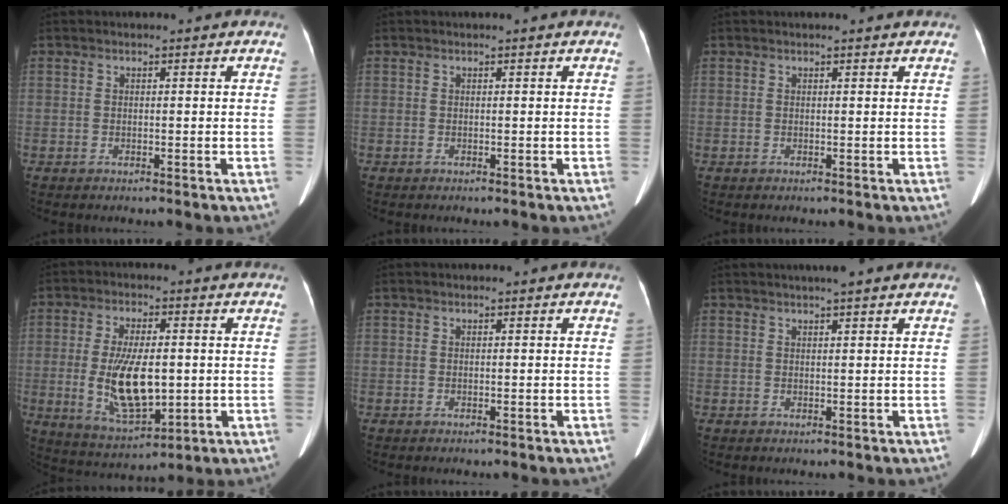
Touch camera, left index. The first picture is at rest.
{"total": 0.0}
{"total": 1.7, "force": [1.6, 0.2, 0.6], "torque": [-0.014, 0.007, 0.014]}
{"total": 11.3, "force": [-0.9, 4.3, 10.4], "torque": [-0.208, -0.013, -0.005]}
{"total": 0.0}
{"total": 3.8, "force": [3.1, 0.1, 2.3], "torque": [-0.032, 0.021, 0.043]}